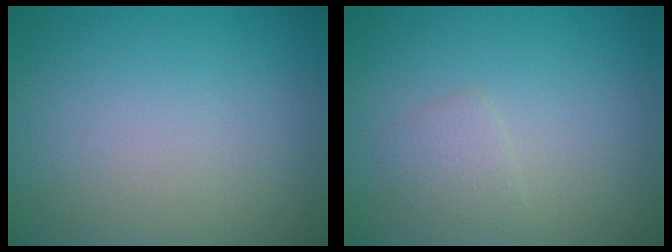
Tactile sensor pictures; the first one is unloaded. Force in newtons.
{"total": 1.4, "press": 1.4, "slide": 0.1}